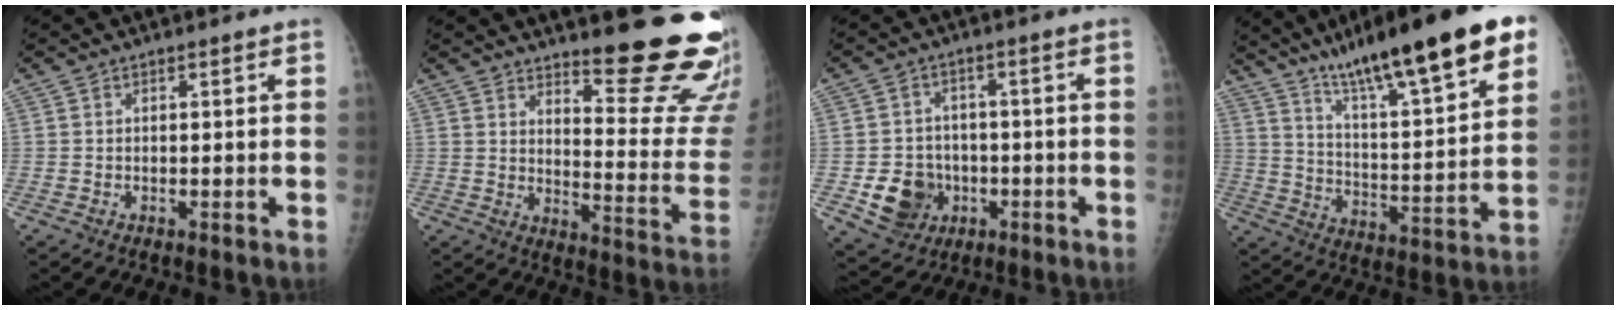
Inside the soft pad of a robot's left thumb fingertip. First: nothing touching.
{"total": 17.9, "force": [14.0, 3.0, 10.7], "torque": [-0.107, -0.149, 0.185]}
{"total": 8.8, "force": [-2.5, 7.7, 3.6], "torque": [-0.030, 0.013, -0.031]}
{"total": 26.5, "force": [16.9, 4.4, 19.9], "torque": [-0.296, -0.045, 0.271]}